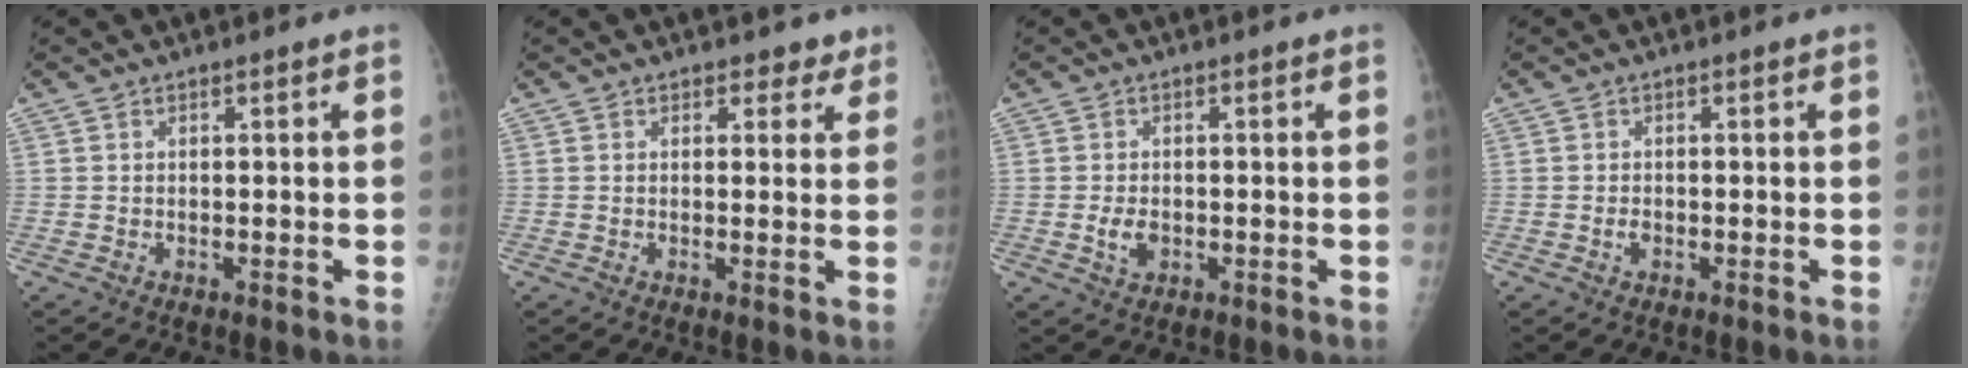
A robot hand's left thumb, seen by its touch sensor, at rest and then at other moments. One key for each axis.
{"total": 2.7, "fx": 2.0, "fy": 1.8, "fz": 0.5, "tx": 0.025, "ty": -0.008, "tz": 0.016}
{"total": 3.6, "fx": -0.7, "fy": 2.4, "fz": 2.6, "tx": -0.045, "ty": -0.002, "tz": -0.009}
{"total": 1.1, "fx": -0.3, "fy": 0.8, "fz": 0.7, "tx": -0.011, "ty": 0.001, "tz": -0.006}